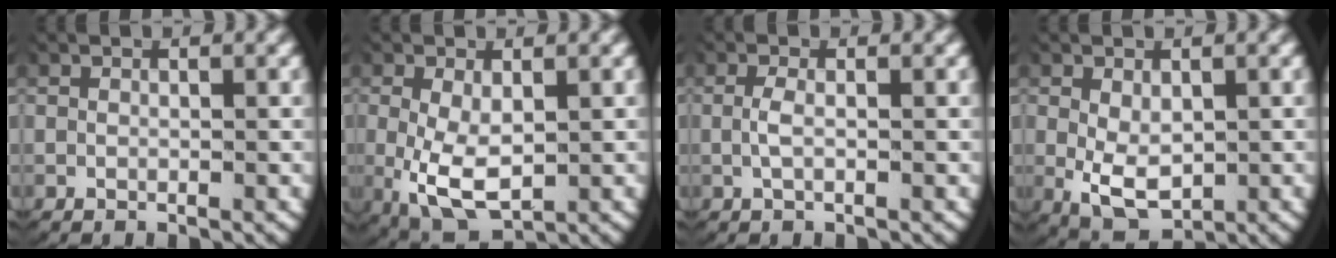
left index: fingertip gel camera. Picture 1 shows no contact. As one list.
[{"total": 6.1, "force": [-1.6, 3.8, 4.5], "torque": [-0.108, -0.039, -0.003]}, {"total": 1.3, "force": [-0.3, 0.2, 1.2], "torque": [-0.040, -0.007, -0.001]}, {"total": 4.8, "force": [-1.3, 3.3, 3.3], "torque": [-0.073, -0.031, -0.002]}]